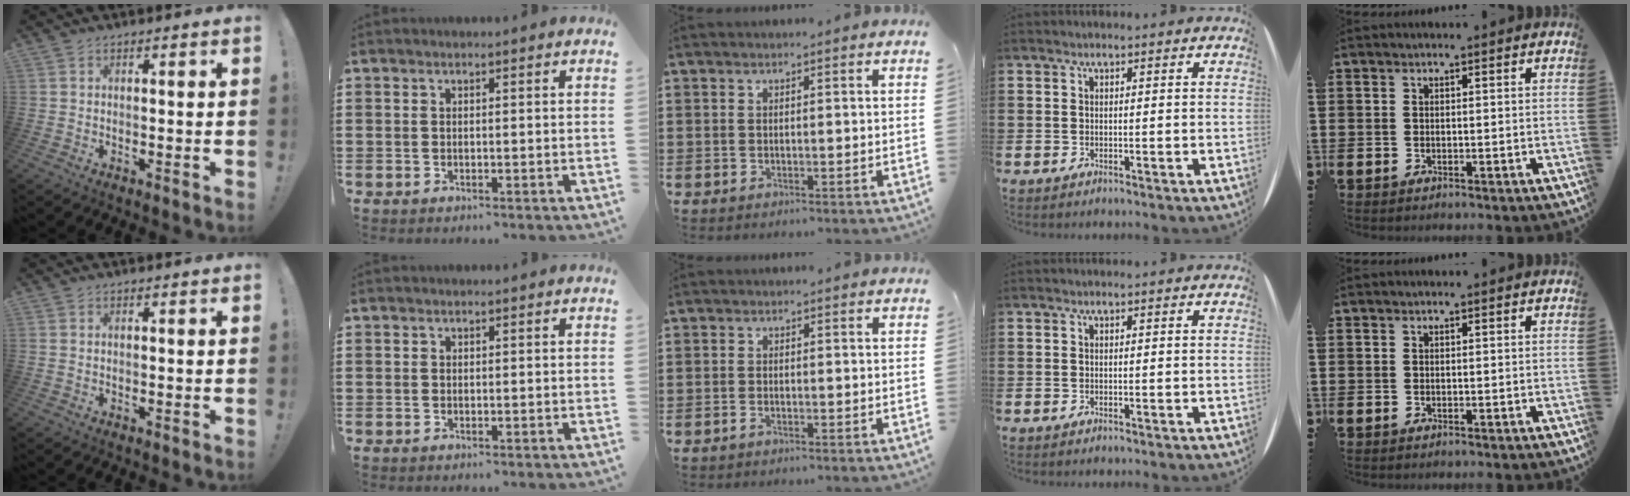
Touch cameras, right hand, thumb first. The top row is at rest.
{"middle": {"total": 0.8, "force": [-0.6, 0.1, 0.5], "torque": [-0.012, -0.004, -0.010]}}